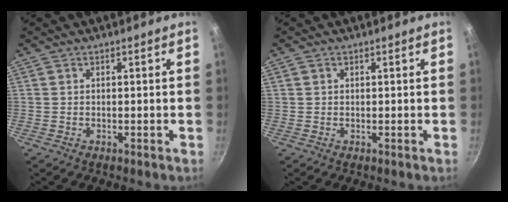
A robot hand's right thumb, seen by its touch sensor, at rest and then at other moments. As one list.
[{"total": 0.6, "force": [0.2, 0.5, 0.2], "torque": [-0.003, 0.004, 0.003]}]